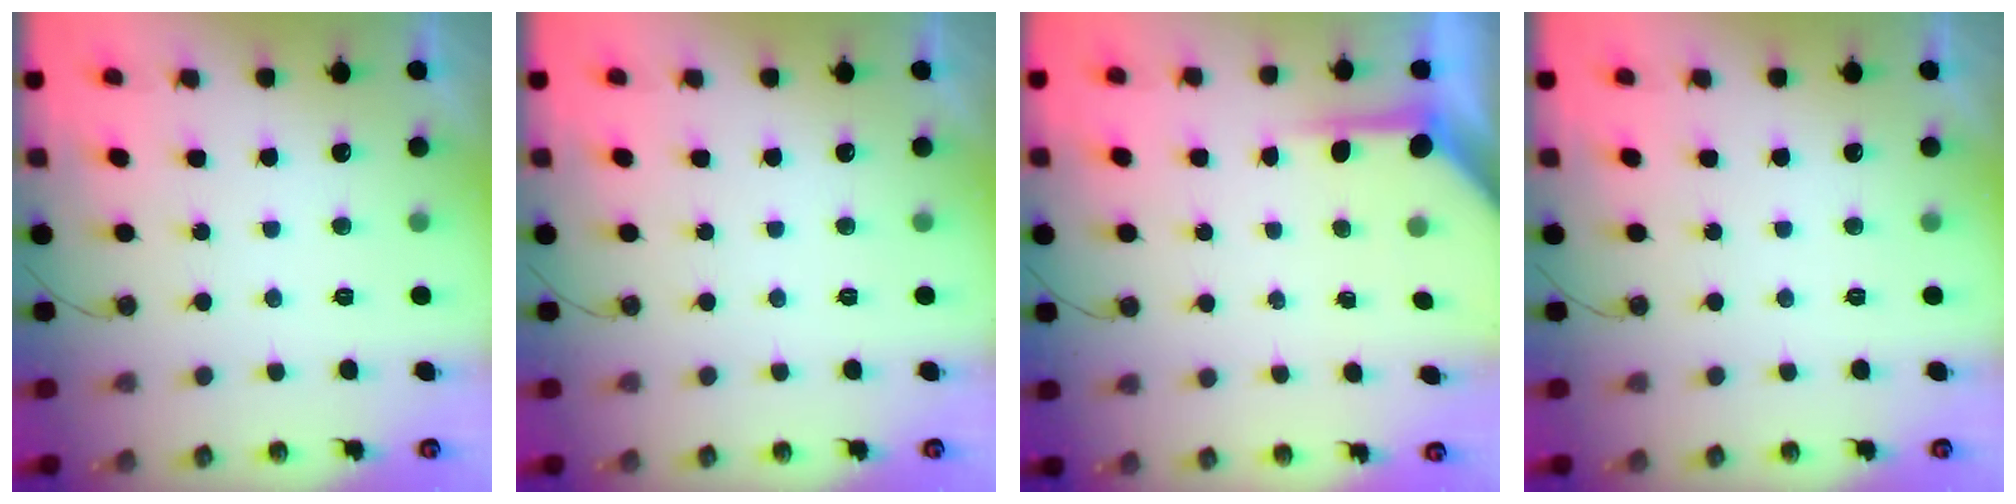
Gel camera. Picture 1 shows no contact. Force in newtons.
{"total": 0.0}
{"total": 4.3, "press": 4.3, "slide": 0.4}
{"total": 0.0}